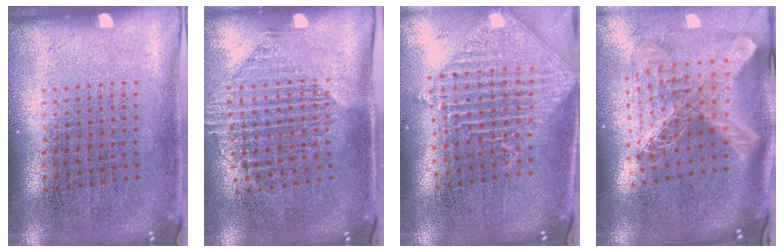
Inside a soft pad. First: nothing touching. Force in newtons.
{"total": 1.5, "press": 1.2, "slide": 0.9}
{"total": 1.9, "press": 1.6, "slide": 1.1}
{"total": 2.8, "press": 2.0, "slide": 1.9}